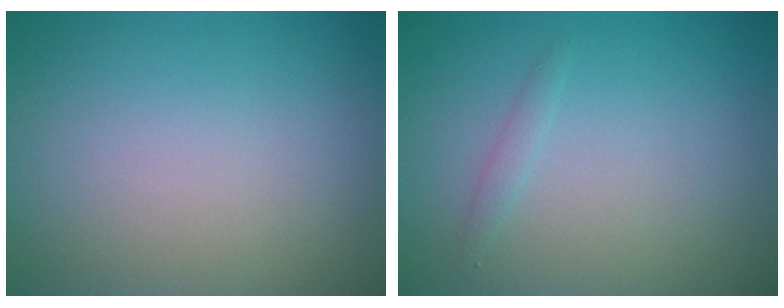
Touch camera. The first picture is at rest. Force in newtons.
{"total": 0.8, "press": 0.8, "slide": 0.1}